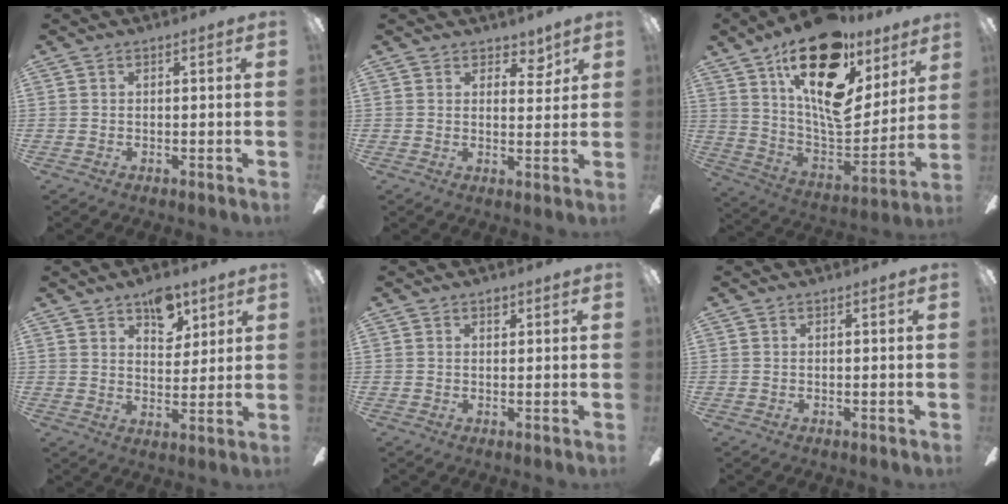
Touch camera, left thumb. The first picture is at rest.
{"total": 4.2, "force": [3.4, 2.2, 1.3], "torque": [-0.004, -0.017, 0.056]}
{"total": 24.1, "force": [14.5, 10.6, 16.0], "torque": [-0.254, -0.097, 0.256]}
{"total": 8.7, "force": [5.8, 4.9, 4.4], "torque": [-0.045, -0.024, 0.098]}
{"total": 1.5, "force": [1.0, 0.9, 0.7], "torque": [0.001, -0.004, 0.014]}
{"total": 0.0}